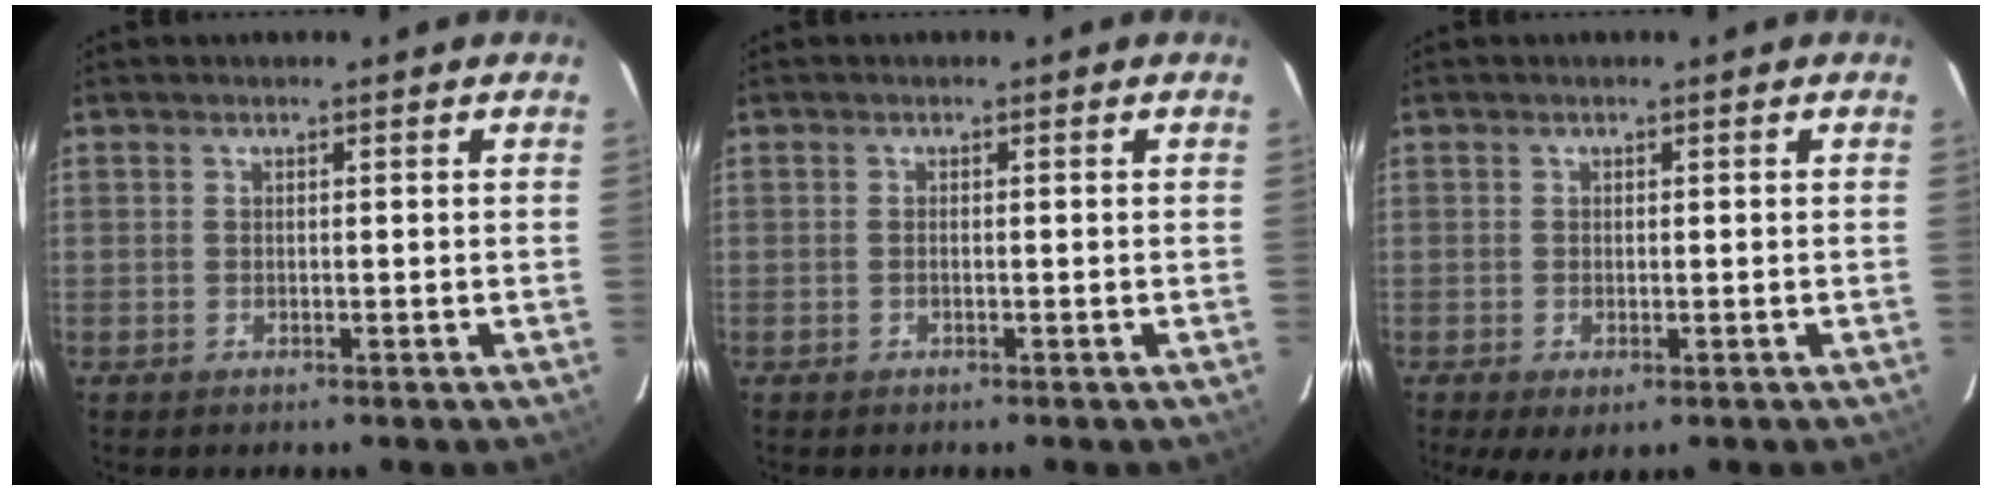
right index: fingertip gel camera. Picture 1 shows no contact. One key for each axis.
{"total": 0.0}
{"total": 2.9, "fx": -1.1, "fy": 1.3, "fz": 2.3, "tx": -0.045, "ty": -0.012, "tz": -0.013}